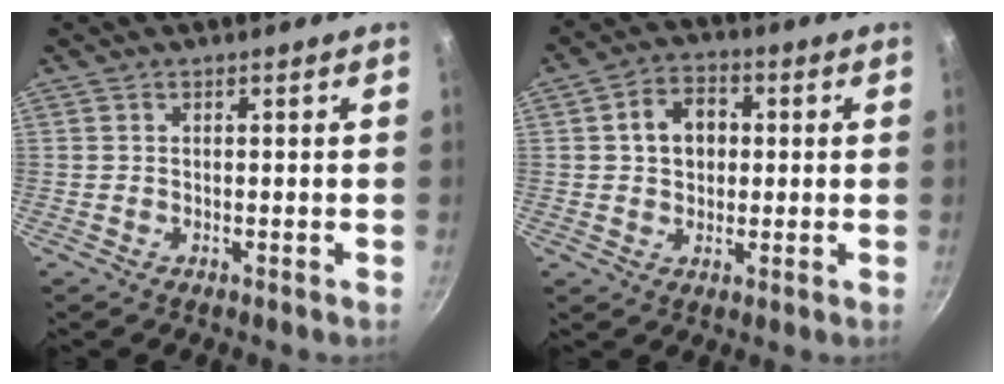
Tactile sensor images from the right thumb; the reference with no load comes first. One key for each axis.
{"total": 7.6, "fx": 1.1, "fy": 5.9, "fz": 4.7, "tx": -0.049, "ty": 0.012, "tz": 0.012}